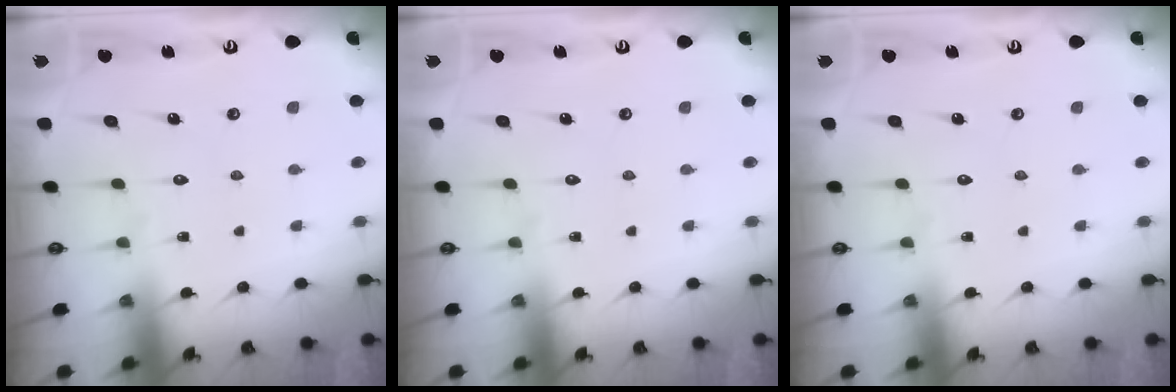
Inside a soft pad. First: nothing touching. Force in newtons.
{"total": 0.0}
{"total": 0.0}